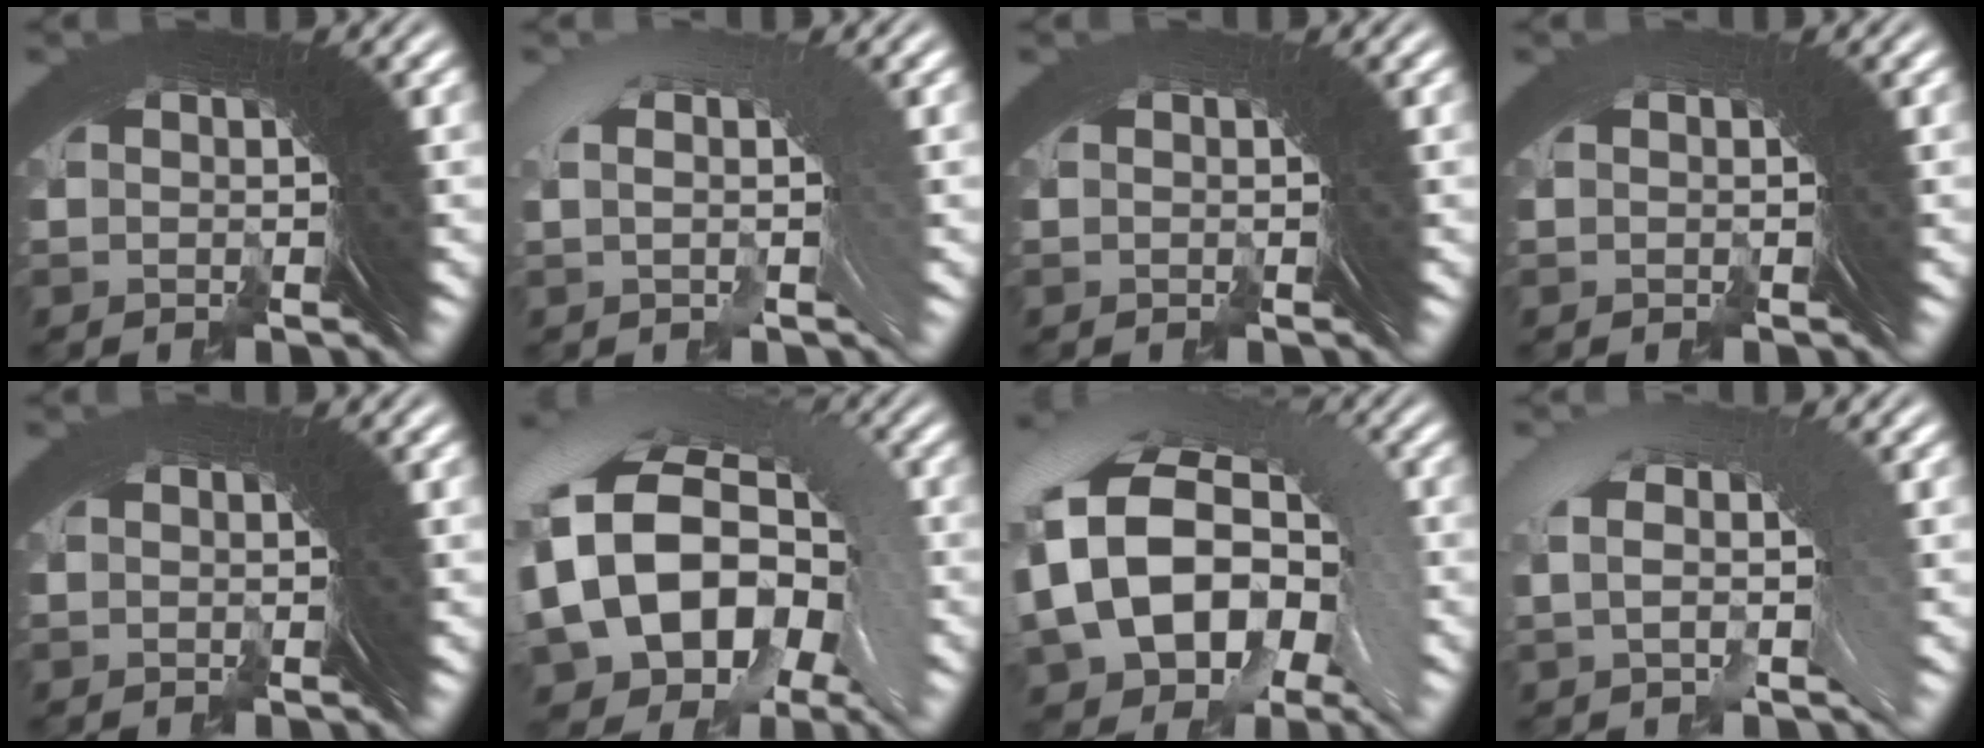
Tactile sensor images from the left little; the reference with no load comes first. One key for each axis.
{"total": 20.3, "fx": 1.9, "fy": -10.7, "fz": -17.1, "tx": 0.282, "ty": 0.064, "tz": 0.011}
{"total": 1.3, "fx": 0.4, "fy": -0.2, "fz": -1.2, "tx": 0.021, "ty": 0.008, "tz": 0.003}
{"total": 1.6, "fx": 0.5, "fy": -0.3, "fz": -1.5, "tx": 0.026, "ty": 0.010, "tz": 0.004}
{"total": 0.6, "fx": 0.2, "fy": -0.1, "fz": -0.5, "tx": 0.009, "ty": 0.004, "tz": 0.002}
{"total": 14.0, "fx": -0.5, "fy": 2.0, "fz": -13.8, "tx": 0.122, "ty": 0.002, "tz": -0.021}
{"total": 14.8, "fx": 0.9, "fy": -1.0, "fz": -14.8, "tx": 0.150, "ty": 0.019, "tz": 0.000}
{"total": 23.9, "fx": 2.0, "fy": -12.0, "fz": -20.6, "tx": 0.327, "ty": 0.074, "tz": 0.010}